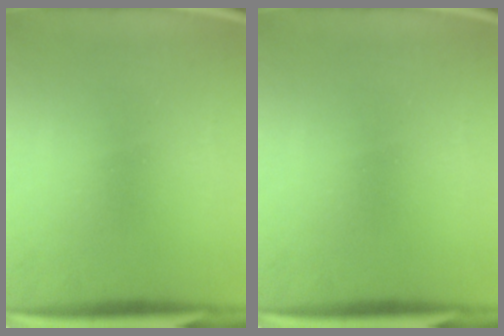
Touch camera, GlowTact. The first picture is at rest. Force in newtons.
{"total": 0.0}